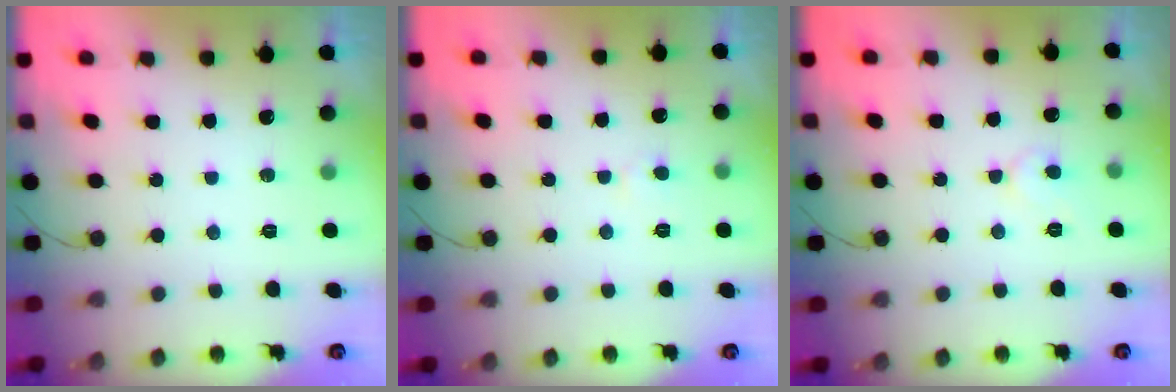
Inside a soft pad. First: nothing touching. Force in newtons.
{"total": 1.8, "press": 1.7, "slide": 0.2}
{"total": 5.1, "press": 5.0, "slide": 0.4}